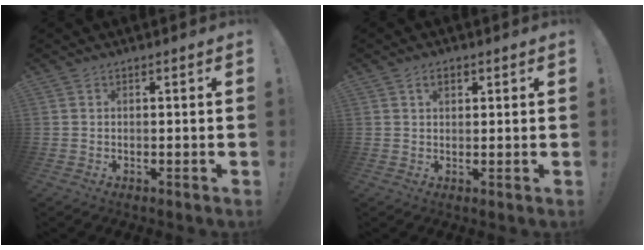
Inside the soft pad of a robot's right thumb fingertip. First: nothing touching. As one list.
[{"total": 2.6, "force": [1.1, 1.5, 1.7], "torque": [-0.022, 0.000, 0.016]}]